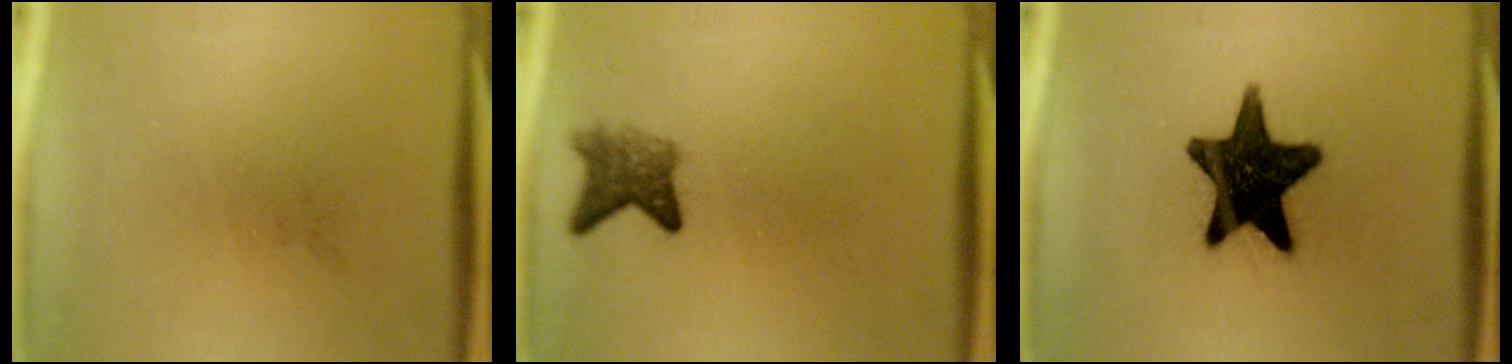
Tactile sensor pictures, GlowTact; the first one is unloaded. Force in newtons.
{"total": 3.7}
{"total": 16.6}